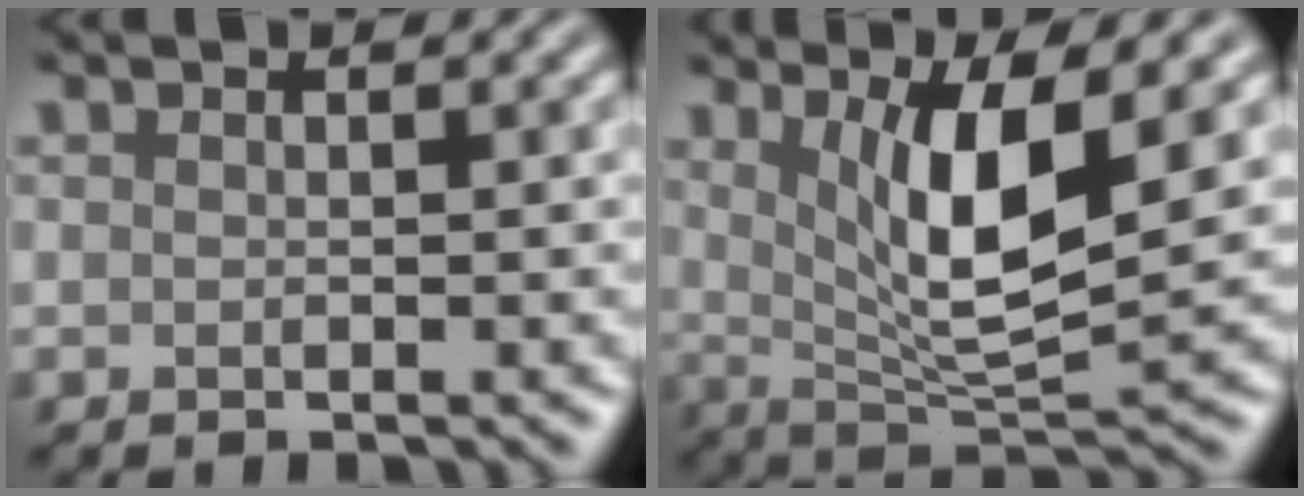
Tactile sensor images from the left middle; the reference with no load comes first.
{"total": 6.8, "force": [2.1, 1.8, 6.2], "torque": [-0.109, -0.014, 0.042]}